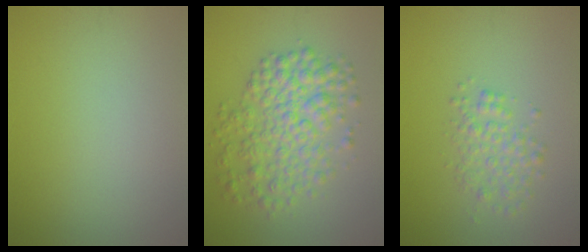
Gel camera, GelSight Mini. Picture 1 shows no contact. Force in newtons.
{"total": 5.6, "press": 5.6, "slide": 0.1}
{"total": 2.5, "press": 2.5, "slide": 0.0}